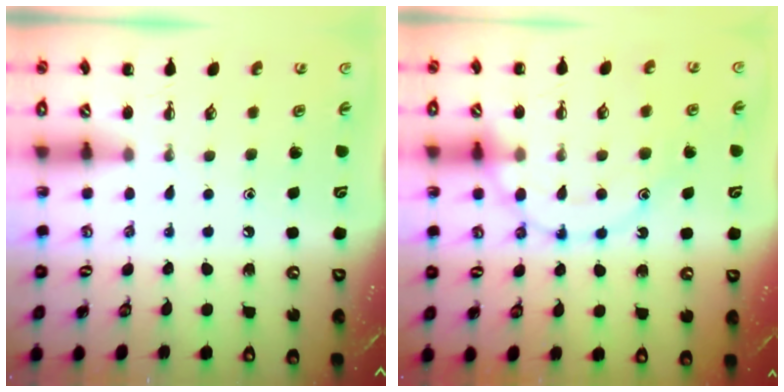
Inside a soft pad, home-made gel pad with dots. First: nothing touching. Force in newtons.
{"total": 13.8, "press": 13.7, "slide": 1.8}